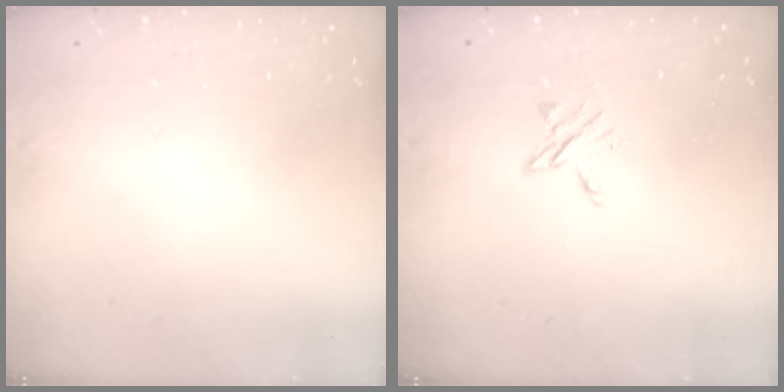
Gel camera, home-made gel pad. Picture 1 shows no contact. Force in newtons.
{"total": 3.8, "press": 3.7, "slide": 0.4}